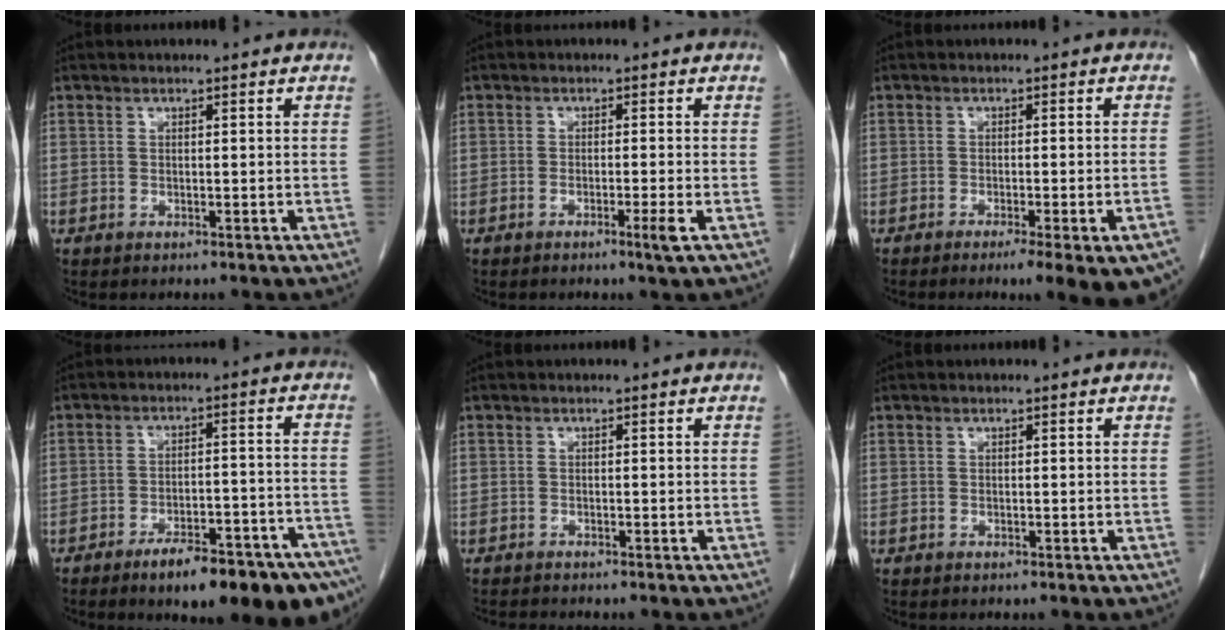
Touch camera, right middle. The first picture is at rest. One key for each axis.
{"total": 2.3, "fx": -1.2, "fy": -0.5, "fz": 1.9, "tx": -0.034, "ty": -0.006, "tz": -0.021}
{"total": 10.4, "fx": -7.2, "fy": 0.9, "fz": 7.4, "tx": -0.048, "ty": -0.009, "tz": -0.093}
{"total": 16.2, "fx": -11.3, "fy": 3.2, "fz": 11.1, "tx": -0.093, "ty": 0.023, "tz": -0.161}
{"total": 1.2, "fx": -1.1, "fy": -0.4, "fz": 0.1, "tx": -0.010, "ty": -0.007, "tz": -0.022}
{"total": 0.0}